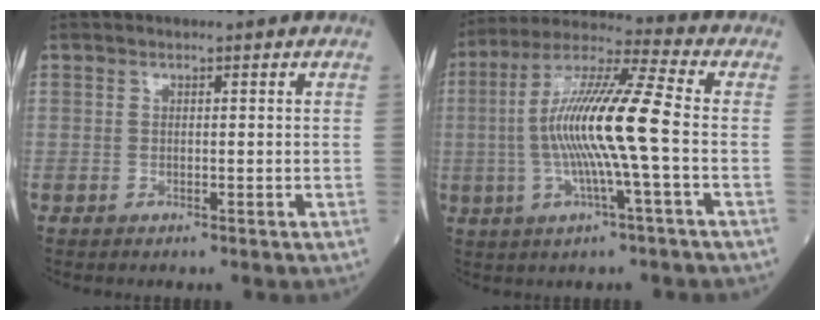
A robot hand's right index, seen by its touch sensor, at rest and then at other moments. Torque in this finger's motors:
{"motor_torque": [2.01, -0.13, 1.06, 0.21]}